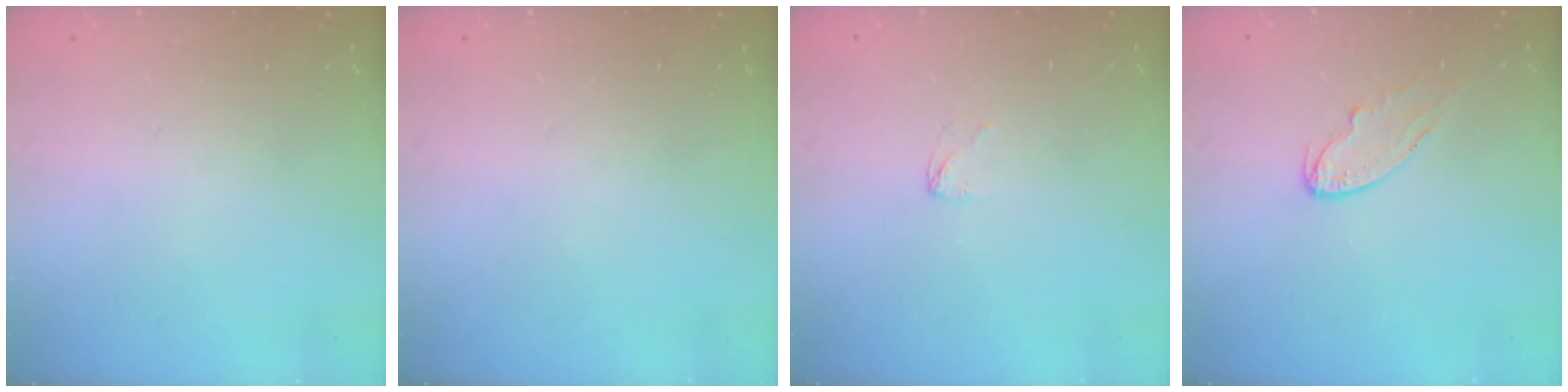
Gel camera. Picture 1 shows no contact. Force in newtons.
{"total": 0.0}
{"total": 2.7, "press": 2.7, "slide": 0.2}
{"total": 6.1, "press": 6.1, "slide": 0.6}